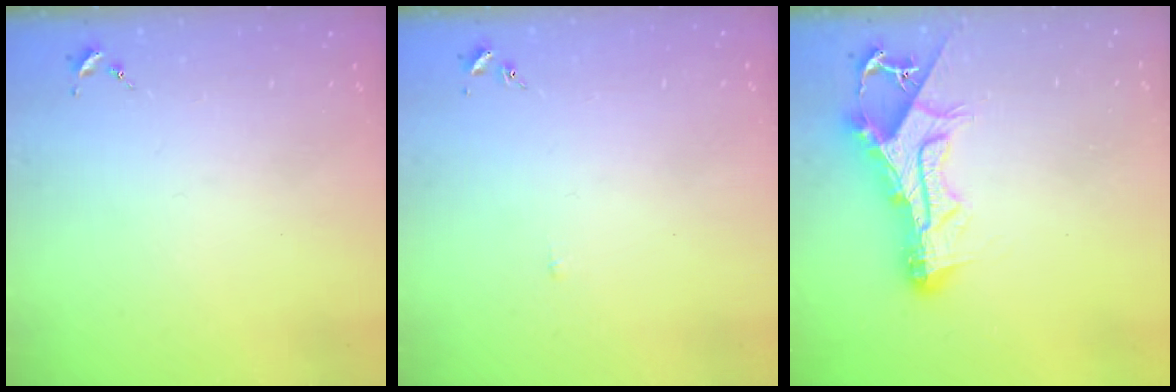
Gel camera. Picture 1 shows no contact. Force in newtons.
{"total": 2.6, "press": 2.6, "slide": 0.3}
{"total": 13.0, "press": 12.9, "slide": 1.2}